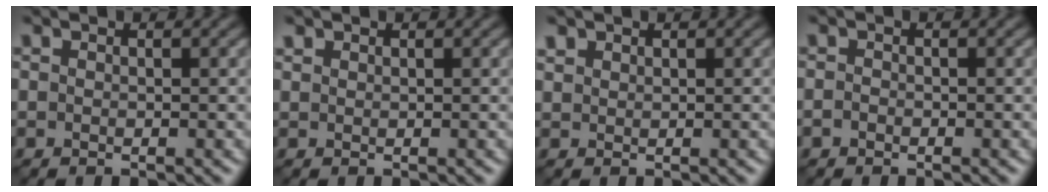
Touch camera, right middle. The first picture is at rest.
{"total": 0.6, "force": [0.6, 0.2, 0.0], "torque": [-0.001, 0.001, 0.014]}
{"total": 1.0, "force": [0.8, 0.5, 0.0], "torque": [-0.003, 0.003, 0.020]}
{"total": 0.6, "force": [-0.4, 0.4, 0.2], "torque": [-0.005, -0.001, -0.009]}